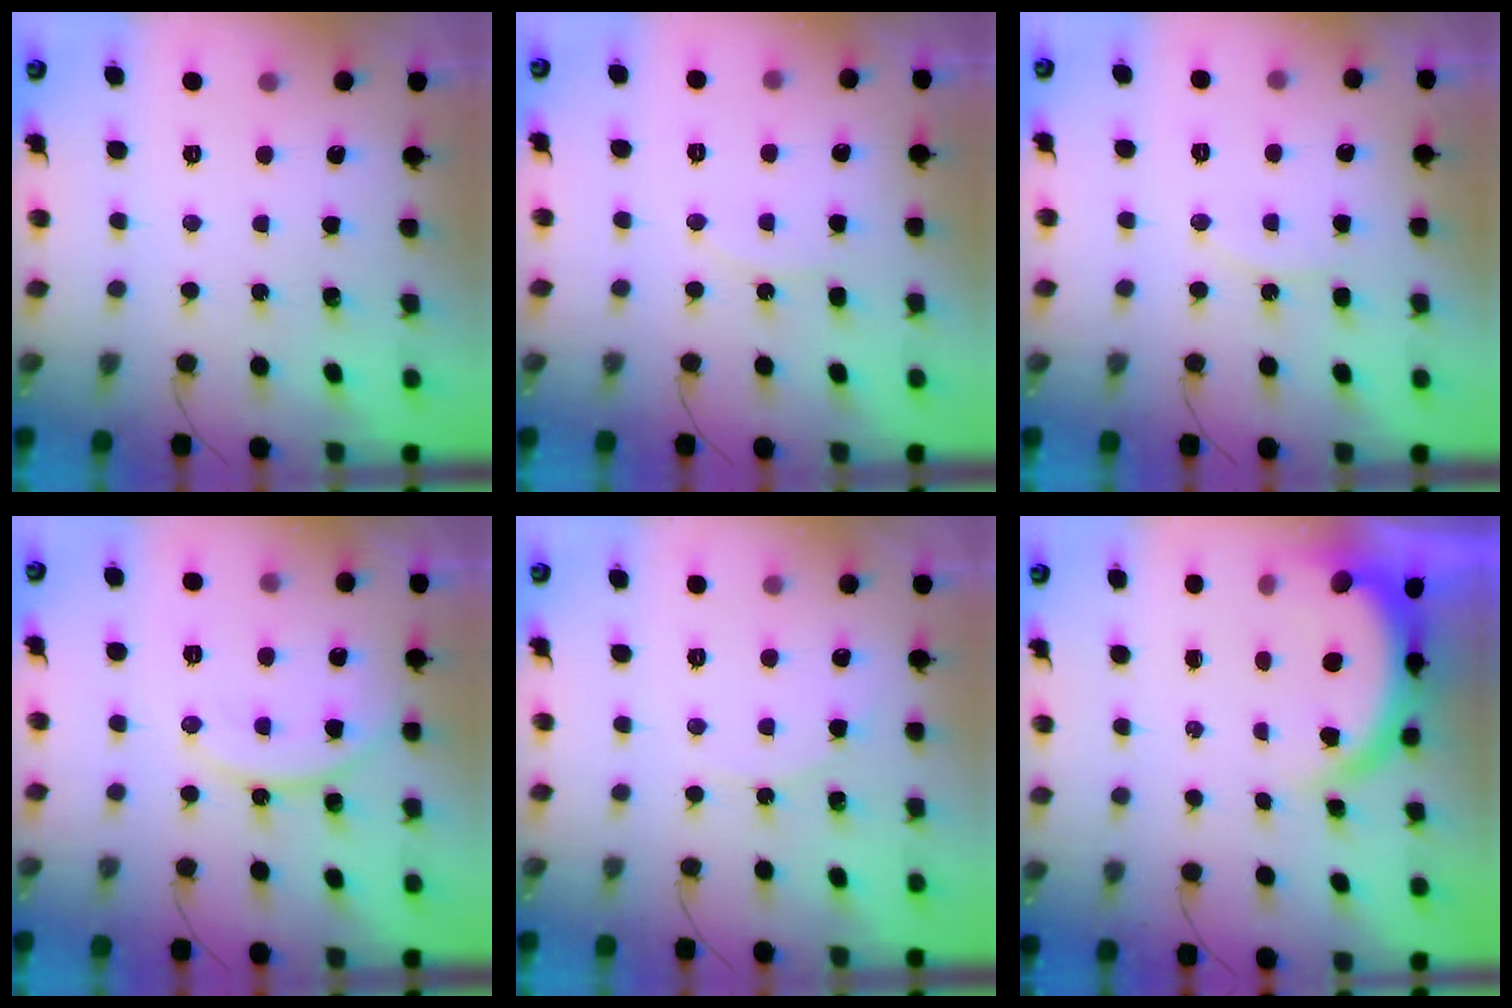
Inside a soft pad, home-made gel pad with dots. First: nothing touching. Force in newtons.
{"total": 6.0, "press": 6.0, "slide": 0.4}
{"total": 6.0, "press": 6.0, "slide": 0.4}
{"total": 10.5, "press": 10.5, "slide": 0.8}
{"total": 3.8, "press": 3.8, "slide": 0.5}
{"total": 6.8, "press": 6.8, "slide": 0.9}